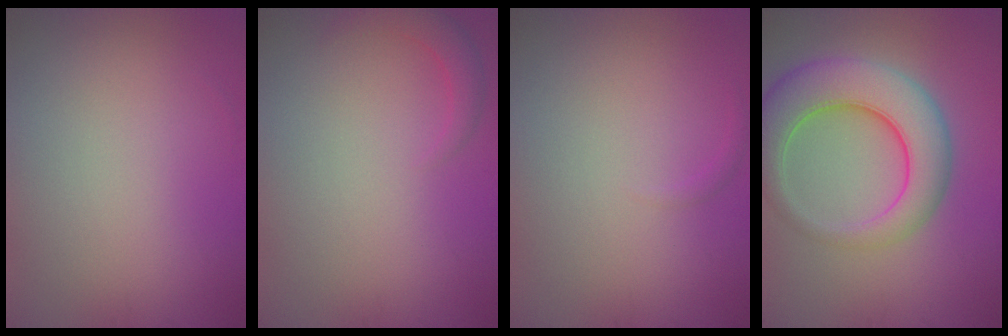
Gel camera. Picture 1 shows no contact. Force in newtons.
{"total": 1.8, "press": 1.8, "slide": 0.1}
{"total": 0.5, "press": 0.5, "slide": 0.1}
{"total": 8.1, "press": 8.1, "slide": 0.5}